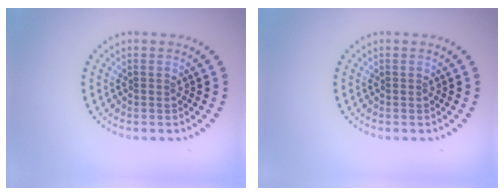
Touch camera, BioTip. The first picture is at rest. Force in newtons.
{"total": 0.0}